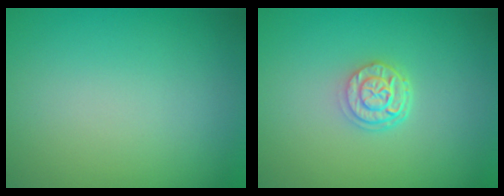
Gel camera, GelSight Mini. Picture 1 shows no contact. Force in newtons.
{"total": 2.6, "press": 2.1, "slide": 1.5}